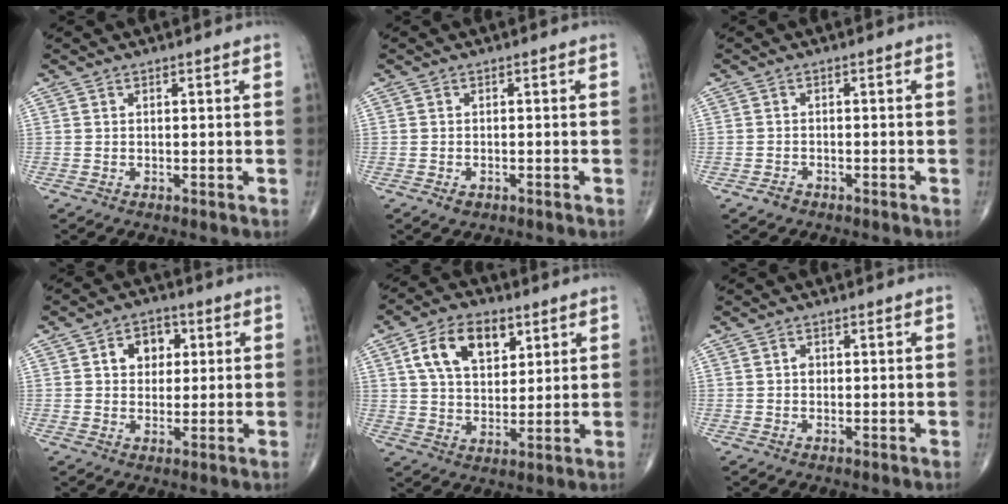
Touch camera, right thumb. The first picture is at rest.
{"total": 1.5, "force": [-0.8, 0.9, 0.8], "torque": [-0.014, 0.004, -0.010]}
{"total": 1.6, "force": [-1.2, 0.9, 0.5], "torque": [-0.013, 0.006, -0.020]}
{"total": 6.3, "force": [1.7, 4.8, 3.7], "torque": [-0.021, 0.002, 0.022]}
{"total": 12.3, "force": [5.1, 7.3, 8.5], "torque": [-0.126, -0.010, 0.092]}
{"total": 1.0, "force": [0.1, 0.8, 0.6], "torque": [-0.006, 0.002, 0.000]}